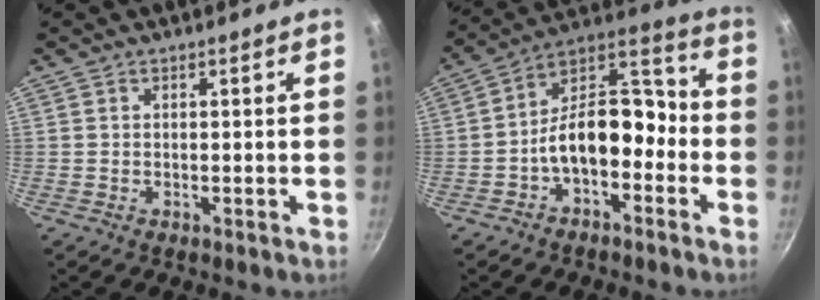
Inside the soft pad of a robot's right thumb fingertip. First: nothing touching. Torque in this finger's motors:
{"motor_torque": [1.92, 2.24, 1.33, -0.73, 0.12]}